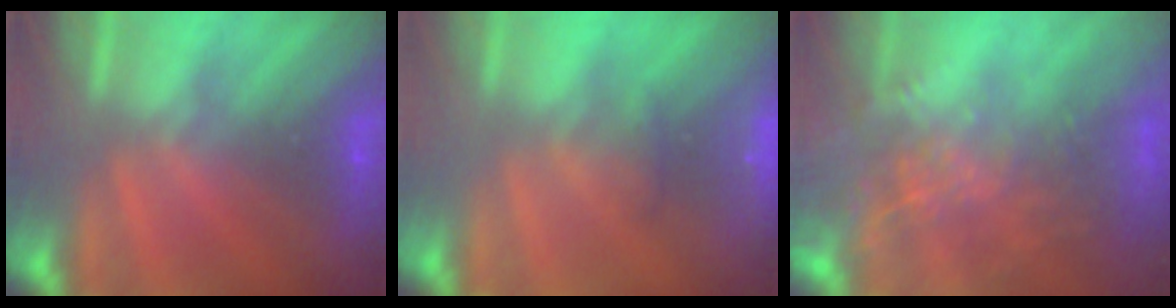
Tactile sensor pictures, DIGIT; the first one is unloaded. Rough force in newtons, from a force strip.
{"total": 6.7}
{"total": 5.7}